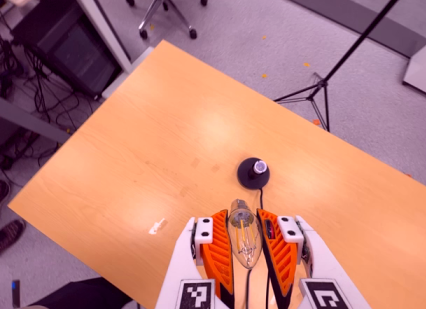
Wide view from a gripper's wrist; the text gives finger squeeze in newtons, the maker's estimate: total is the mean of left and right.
{"total": 20.3, "left": 21.7, "right": 19.0}